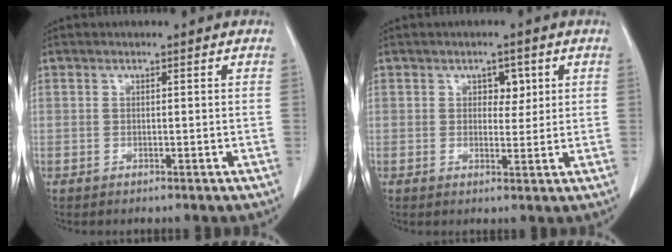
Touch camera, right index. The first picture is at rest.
{"total": 2.9, "force": [1.1, 1.8, 1.9], "torque": [-0.022, 0.004, 0.016]}